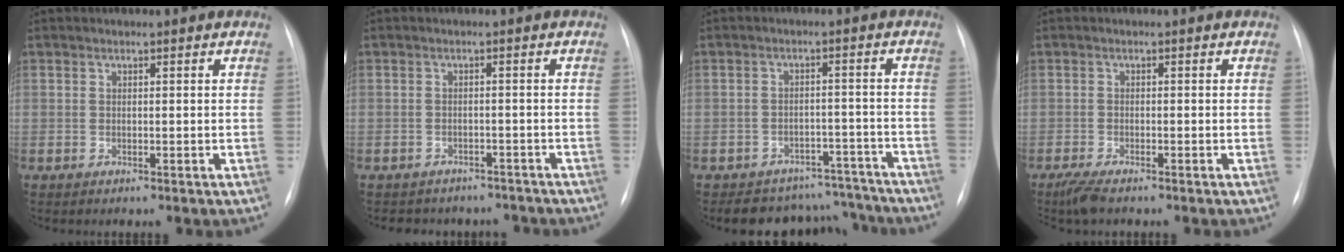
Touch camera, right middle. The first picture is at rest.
{"total": 7.9, "force": [-7.0, 3.6, 0.7], "torque": [-0.008, 0.017, -0.076]}
{"total": 10.0, "force": [-9.2, 3.8, -0.2], "torque": [0.024, 0.040, -0.114]}
{"total": 3.1, "force": [-2.4, 0.6, 1.9], "torque": [-0.046, -0.009, -0.043]}